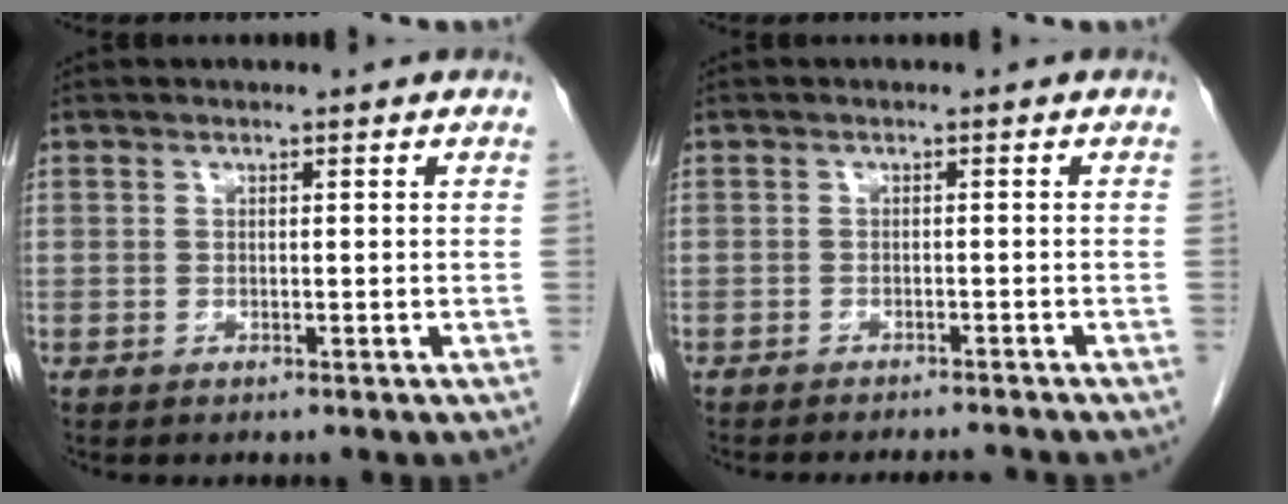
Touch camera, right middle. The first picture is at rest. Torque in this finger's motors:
{"motor_torque": [0.08, 0.01, 0.01, 0.00]}